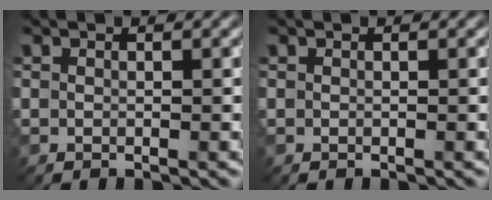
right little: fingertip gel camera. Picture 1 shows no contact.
{"total": 0.0}